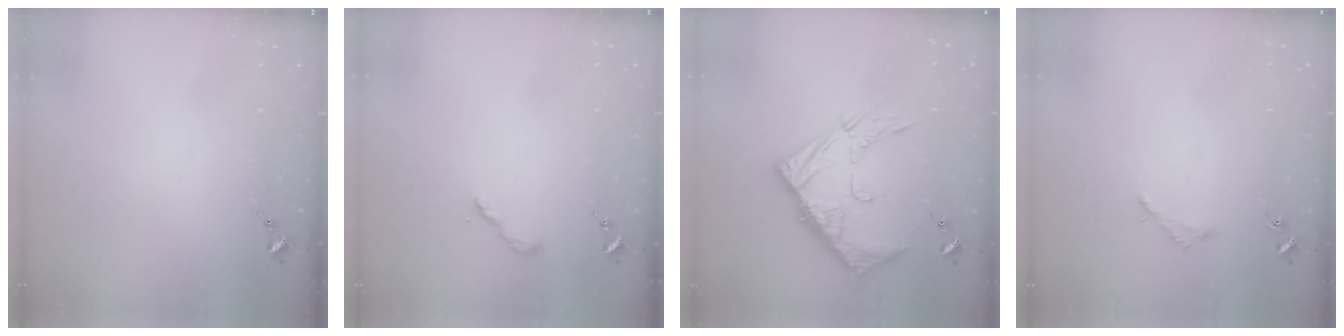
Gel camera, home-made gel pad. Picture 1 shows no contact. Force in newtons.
{"total": 2.2, "press": 2.2, "slide": 0.2}
{"total": 15.2, "press": 15.2, "slide": 1.5}
{"total": 1.6, "press": 1.6, "slide": 0.2}